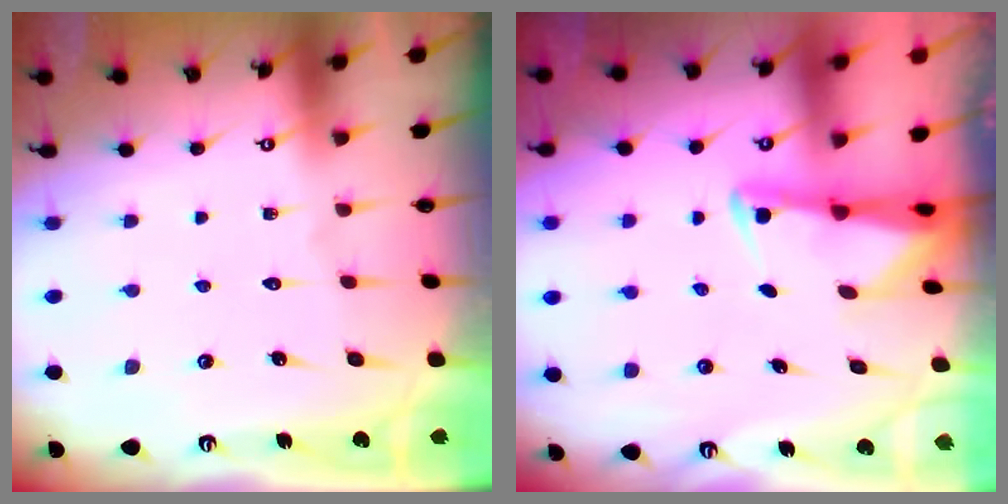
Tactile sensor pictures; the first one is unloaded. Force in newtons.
{"total": 2.4, "press": 2.3, "slide": 0.5}